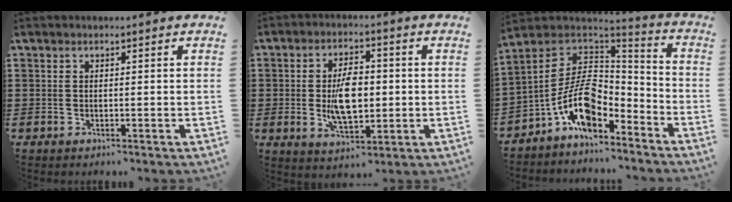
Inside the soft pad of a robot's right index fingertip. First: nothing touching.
{"total": 8.1, "force": [-0.2, 4.1, 7.0], "torque": [-0.125, -0.001, -0.009]}
{"total": 11.4, "force": [-5.0, 6.0, 8.3], "torque": [-0.187, 0.002, -0.102]}